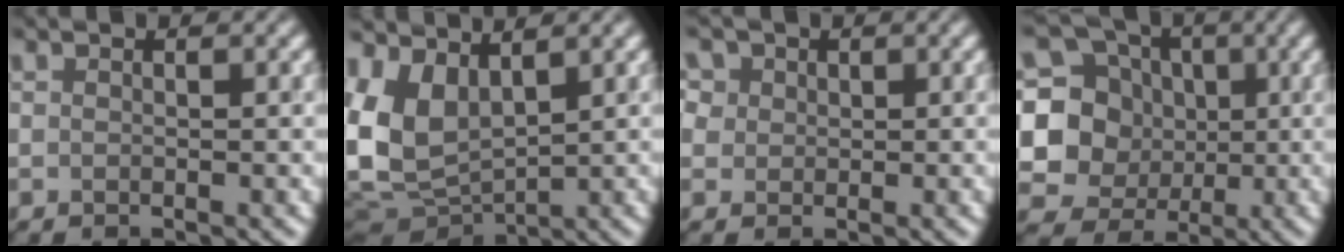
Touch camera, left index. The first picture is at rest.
{"total": 7.7, "force": [2.1, 4.4, 5.9], "torque": [-0.151, -0.006, 0.044]}
{"total": 5.7, "force": [2.8, 4.5, 2.2], "torque": [-0.048, 0.020, 0.031]}
{"total": 10.7, "force": [0.2, 10.1, 3.6], "torque": [-0.114, 0.027, -0.019]}